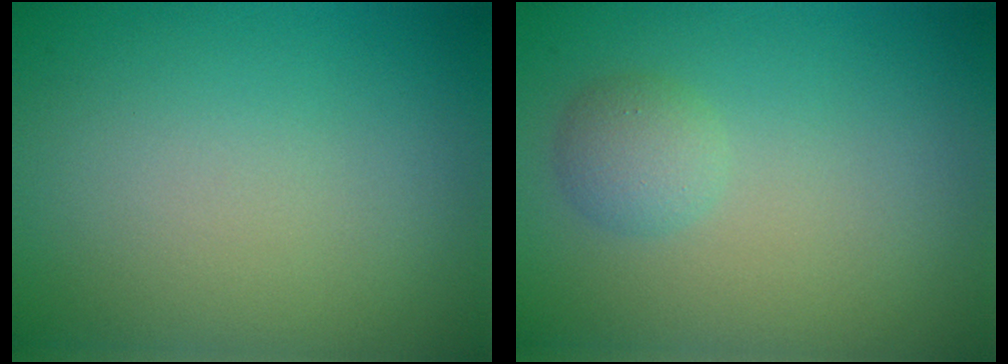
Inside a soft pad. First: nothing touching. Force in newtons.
{"total": 1.7, "press": 1.7, "slide": 0.0}